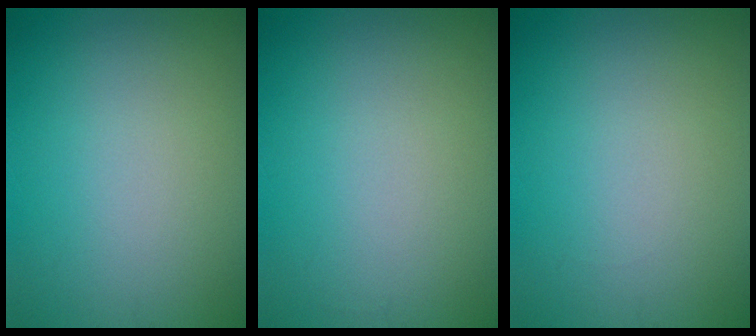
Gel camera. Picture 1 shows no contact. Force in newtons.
{"total": 0.0}
{"total": 0.0}